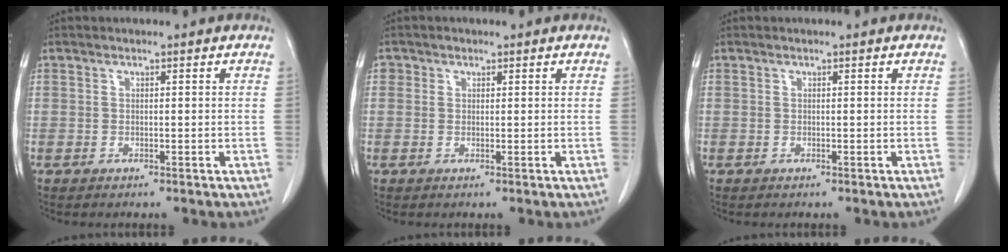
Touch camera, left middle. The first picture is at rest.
{"total": 1.4, "force": [0.6, 1.2, 0.1], "torque": [0.009, 0.000, 0.004]}
{"total": 0.0}